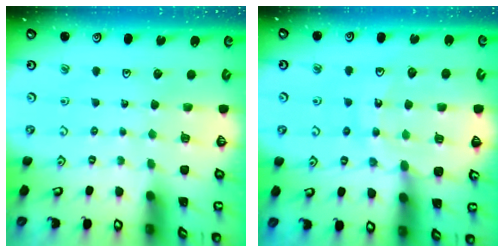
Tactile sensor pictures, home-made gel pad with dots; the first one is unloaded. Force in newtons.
{"total": 12.8, "press": 12.5, "slide": 2.9}